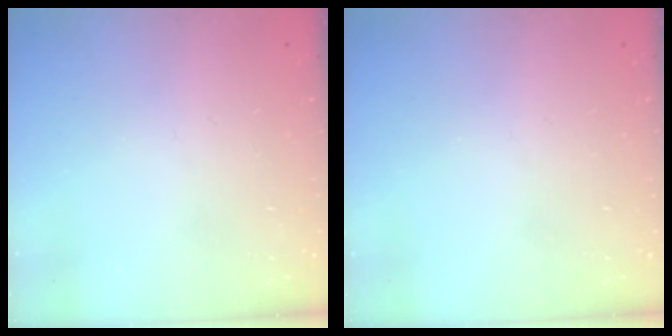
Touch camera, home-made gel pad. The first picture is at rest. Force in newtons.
{"total": 0.0}